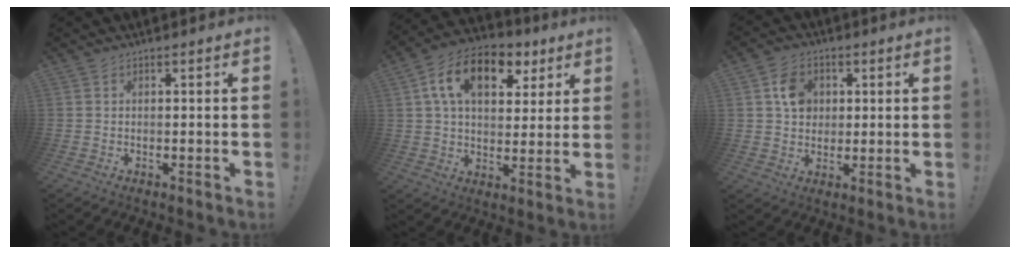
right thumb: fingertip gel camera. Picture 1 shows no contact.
{"total": 16.3, "force": [6.7, 10.1, 10.8], "torque": [-0.168, -0.019, 0.118]}
{"total": 8.3, "force": [2.3, 7.1, 3.8], "torque": [-0.040, -0.001, 0.045]}